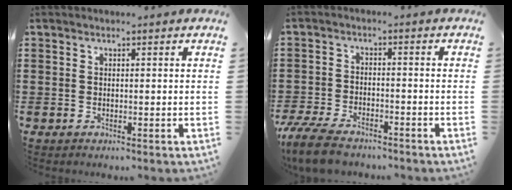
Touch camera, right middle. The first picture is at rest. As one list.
[{"total": 6.4, "force": [-5.4, 1.7, 2.9], "torque": [-0.076, -0.001, -0.110]}]